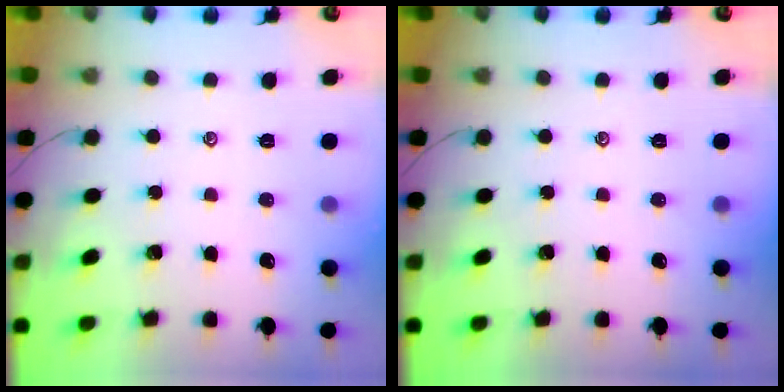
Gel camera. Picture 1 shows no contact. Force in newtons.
{"total": 0.0}